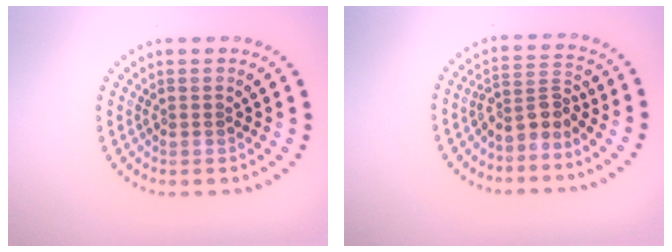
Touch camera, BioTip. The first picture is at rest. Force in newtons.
{"total": 2.8, "press": 2.0, "slide": 1.9}